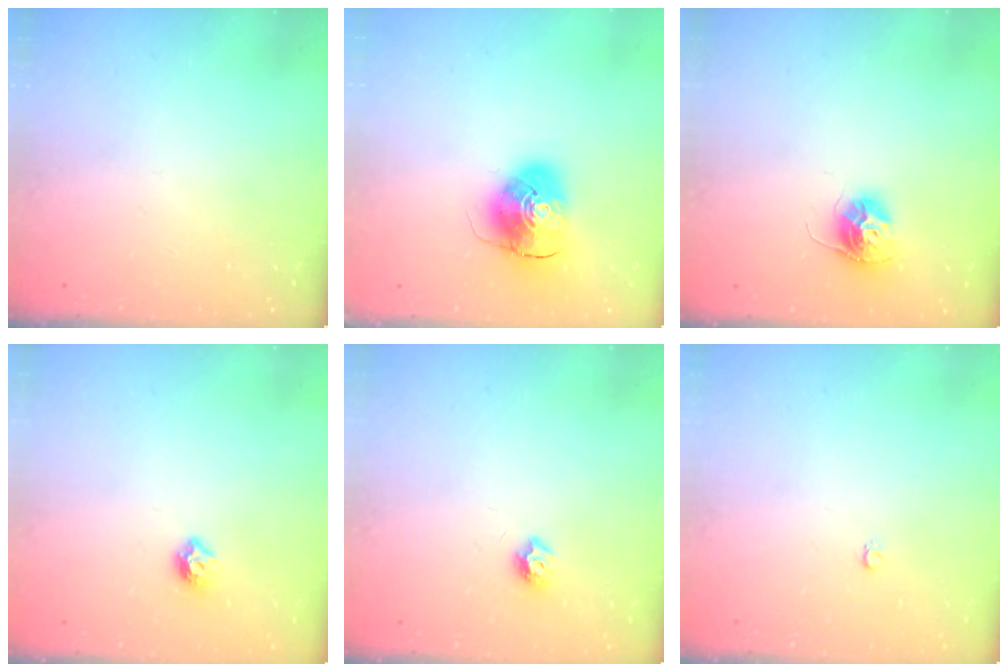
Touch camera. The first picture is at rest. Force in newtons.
{"total": 9.7, "press": 9.6, "slide": 1.4}
{"total": 11.3, "press": 11.2, "slide": 0.8}
{"total": 6.1, "press": 6.0, "slide": 0.9}
{"total": 6.8, "press": 6.8, "slide": 0.6}
{"total": 2.6, "press": 2.6, "slide": 0.3}